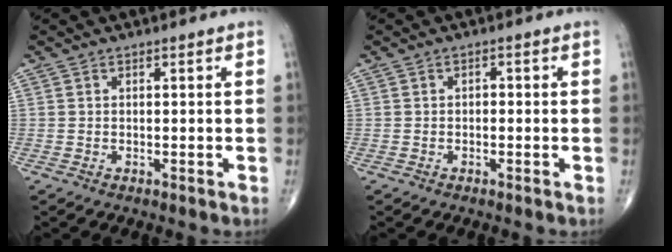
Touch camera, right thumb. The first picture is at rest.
{"total": 1.9, "force": [-0.4, 1.4, 1.3], "torque": [-0.005, 0.011, -0.013]}